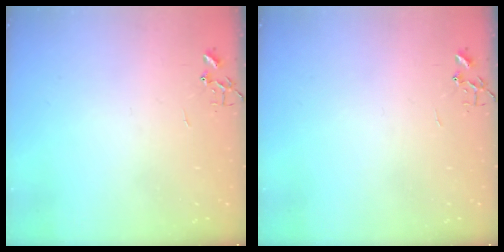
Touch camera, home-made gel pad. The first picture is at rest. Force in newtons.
{"total": 0.0}